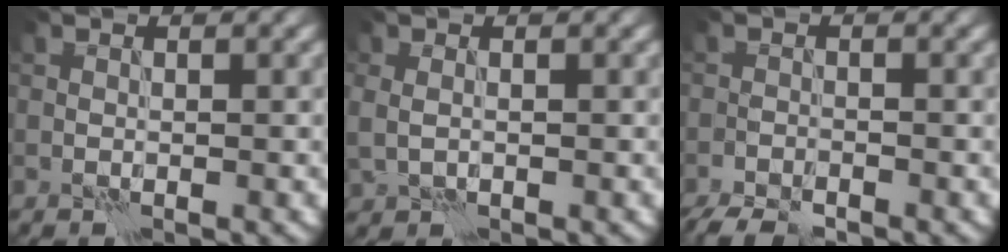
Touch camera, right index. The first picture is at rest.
{"total": 1.6, "force": [0.1, 1.1, 1.1], "torque": [-0.026, -0.002, 0.010]}
{"total": 3.1, "force": [-2.7, 0.7, 1.3], "torque": [-0.025, -0.007, -0.054]}